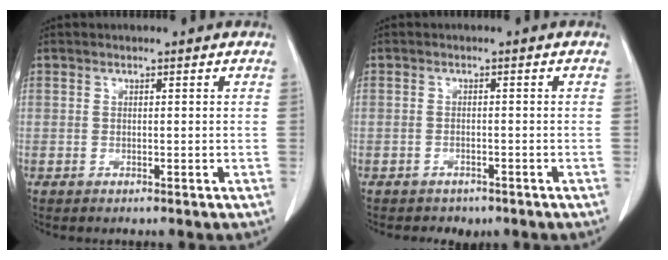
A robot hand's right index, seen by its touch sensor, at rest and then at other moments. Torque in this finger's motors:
{"motor_torque": [0.10, -0.09, 0.04, 0.00]}